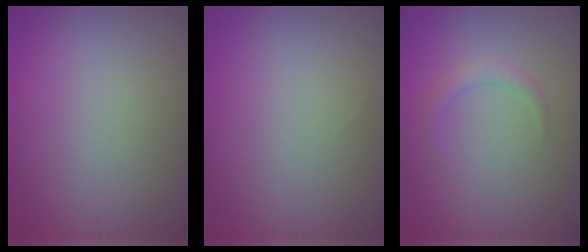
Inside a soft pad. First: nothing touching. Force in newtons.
{"total": 0.0}
{"total": 1.5, "press": 1.5, "slide": 0.1}